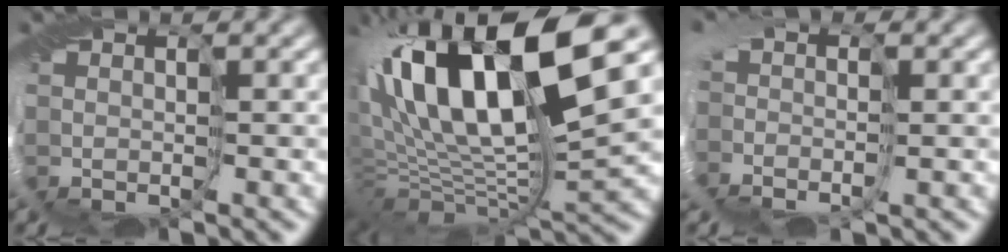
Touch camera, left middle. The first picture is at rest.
{"total": 16.7, "force": [5.4, 6.2, 14.5], "torque": [-0.263, 0.021, 0.089]}
{"total": 2.6, "force": [-0.8, 1.8, 1.8], "torque": [-0.025, 0.003, -0.018]}